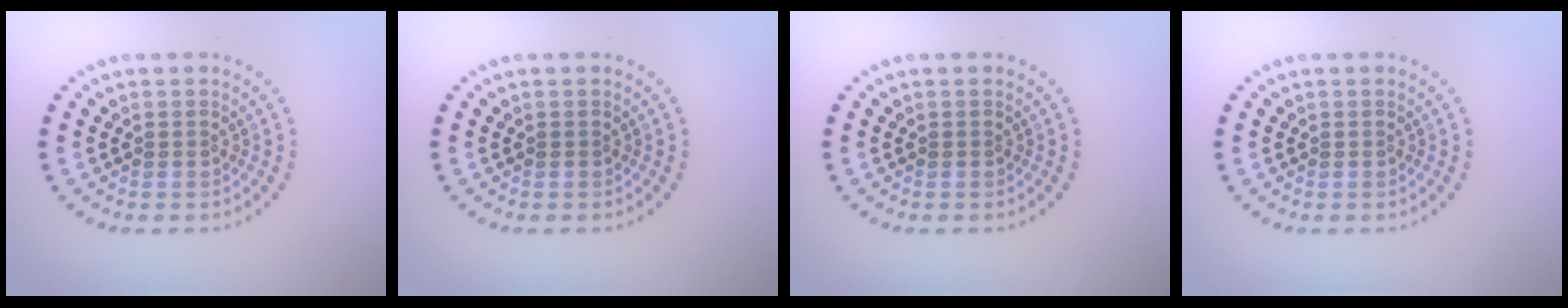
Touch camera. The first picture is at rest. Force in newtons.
{"total": 0.0}
{"total": 0.0}
{"total": 0.0}